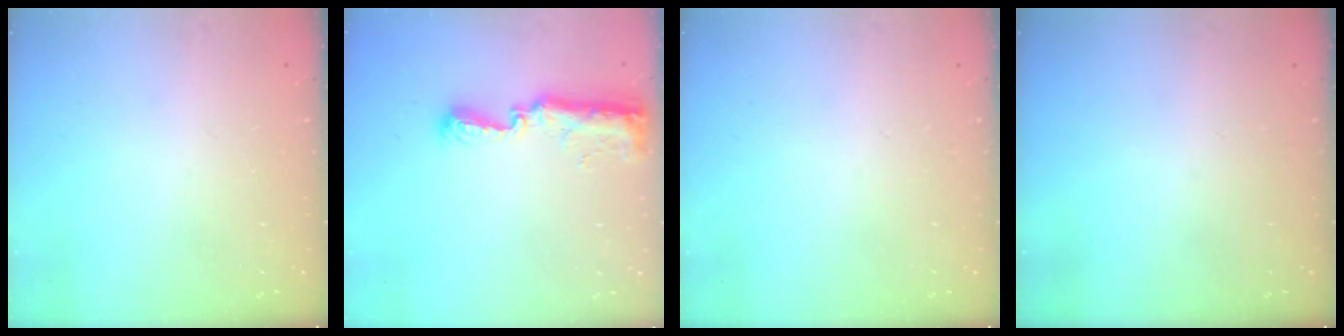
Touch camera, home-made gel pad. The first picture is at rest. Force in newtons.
{"total": 8.9, "press": 8.9, "slide": 0.8}
{"total": 0.0}
{"total": 0.0}